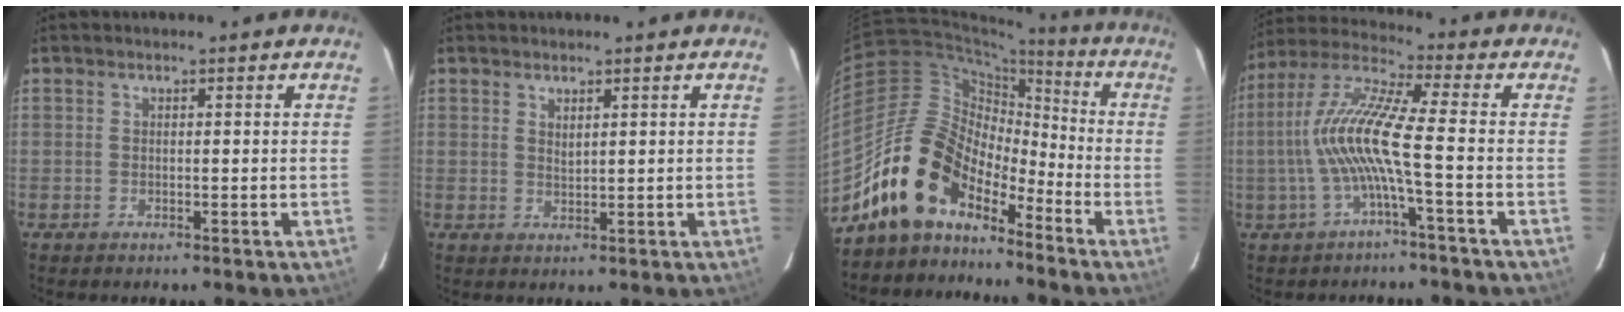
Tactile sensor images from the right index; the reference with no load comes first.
{"total": 1.5, "force": [1.0, 0.6, 1.0], "torque": [-0.017, 0.000, 0.019]}
{"total": 13.7, "force": [-10.7, 6.4, 5.7], "torque": [-0.100, 0.025, -0.208]}
{"total": 11.5, "force": [-2.3, -0.1, 11.2], "torque": [-0.230, 0.007, -0.044]}